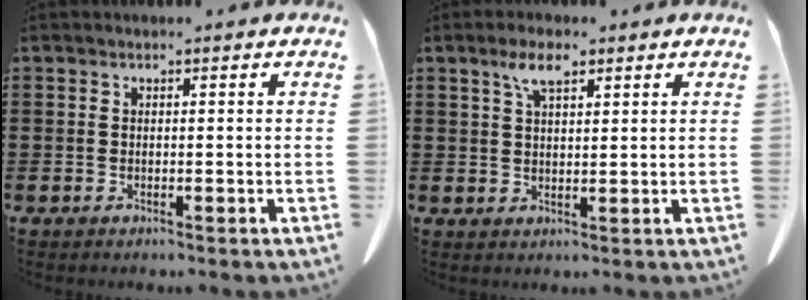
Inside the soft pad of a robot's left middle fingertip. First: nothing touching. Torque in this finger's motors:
{"motor_torque": [1.67, 0.47, 0.11, 0.09]}